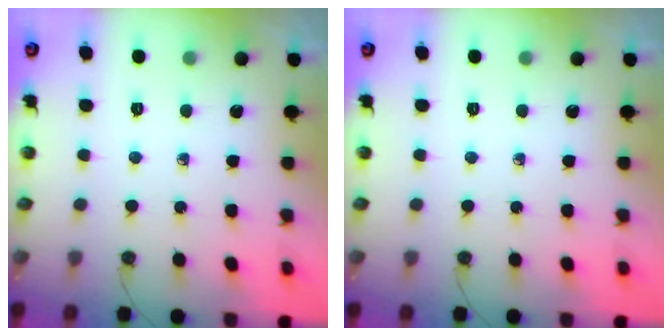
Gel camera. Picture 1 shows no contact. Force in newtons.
{"total": 0.0}